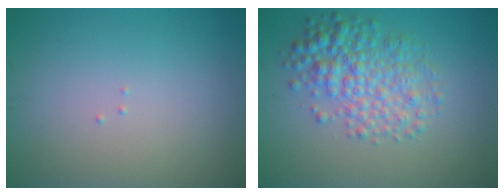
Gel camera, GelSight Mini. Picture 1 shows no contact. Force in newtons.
{"total": 4.8, "press": 4.8, "slide": 0.1}